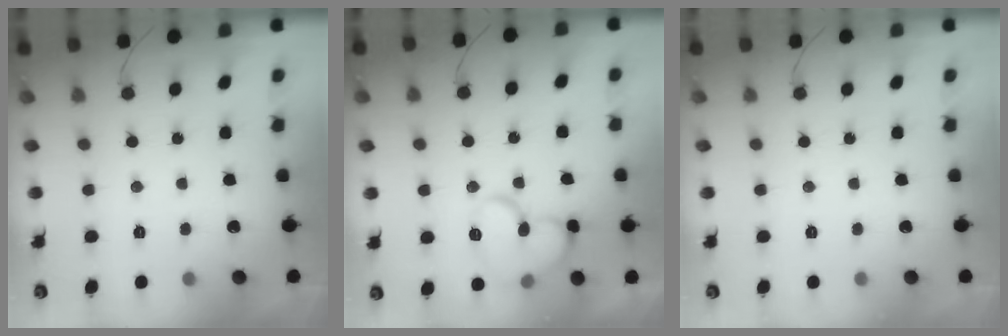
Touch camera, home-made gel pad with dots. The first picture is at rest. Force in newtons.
{"total": 12.4, "press": 12.4, "slide": 0.6}
{"total": 0.0}